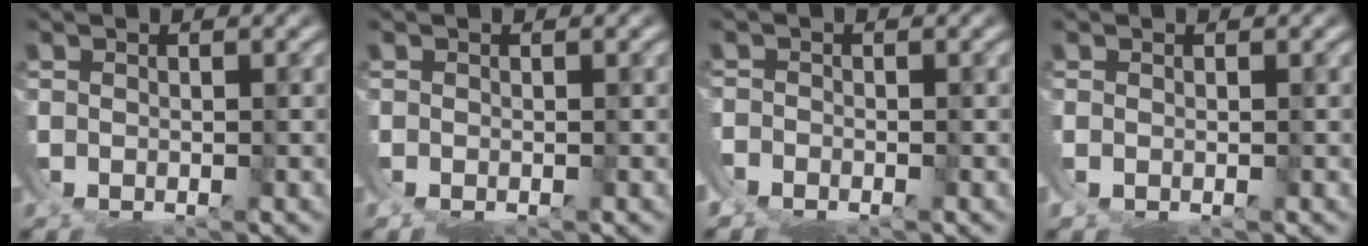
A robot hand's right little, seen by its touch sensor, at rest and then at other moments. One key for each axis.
{"total": 1.1, "fx": -0.3, "fy": 0.8, "fz": 0.7, "tx": -0.017, "ty": 0.000, "tz": -0.009}
{"total": 4.8, "fx": -2.6, "fy": 3.9, "fz": 0.9, "tx": -0.036, "ty": -0.015, "tz": -0.051}
{"total": 0.8, "fx": 0.1, "fy": 0.5, "fz": 0.6, "tx": -0.016, "ty": 0.000, "tz": -0.001}